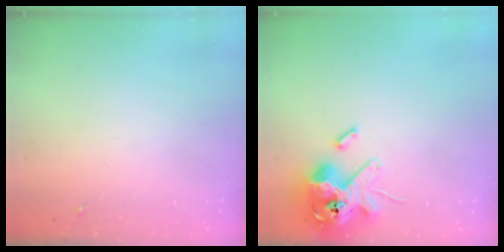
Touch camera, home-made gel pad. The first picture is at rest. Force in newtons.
{"total": 15.4, "press": 15.1, "slide": 3.2}